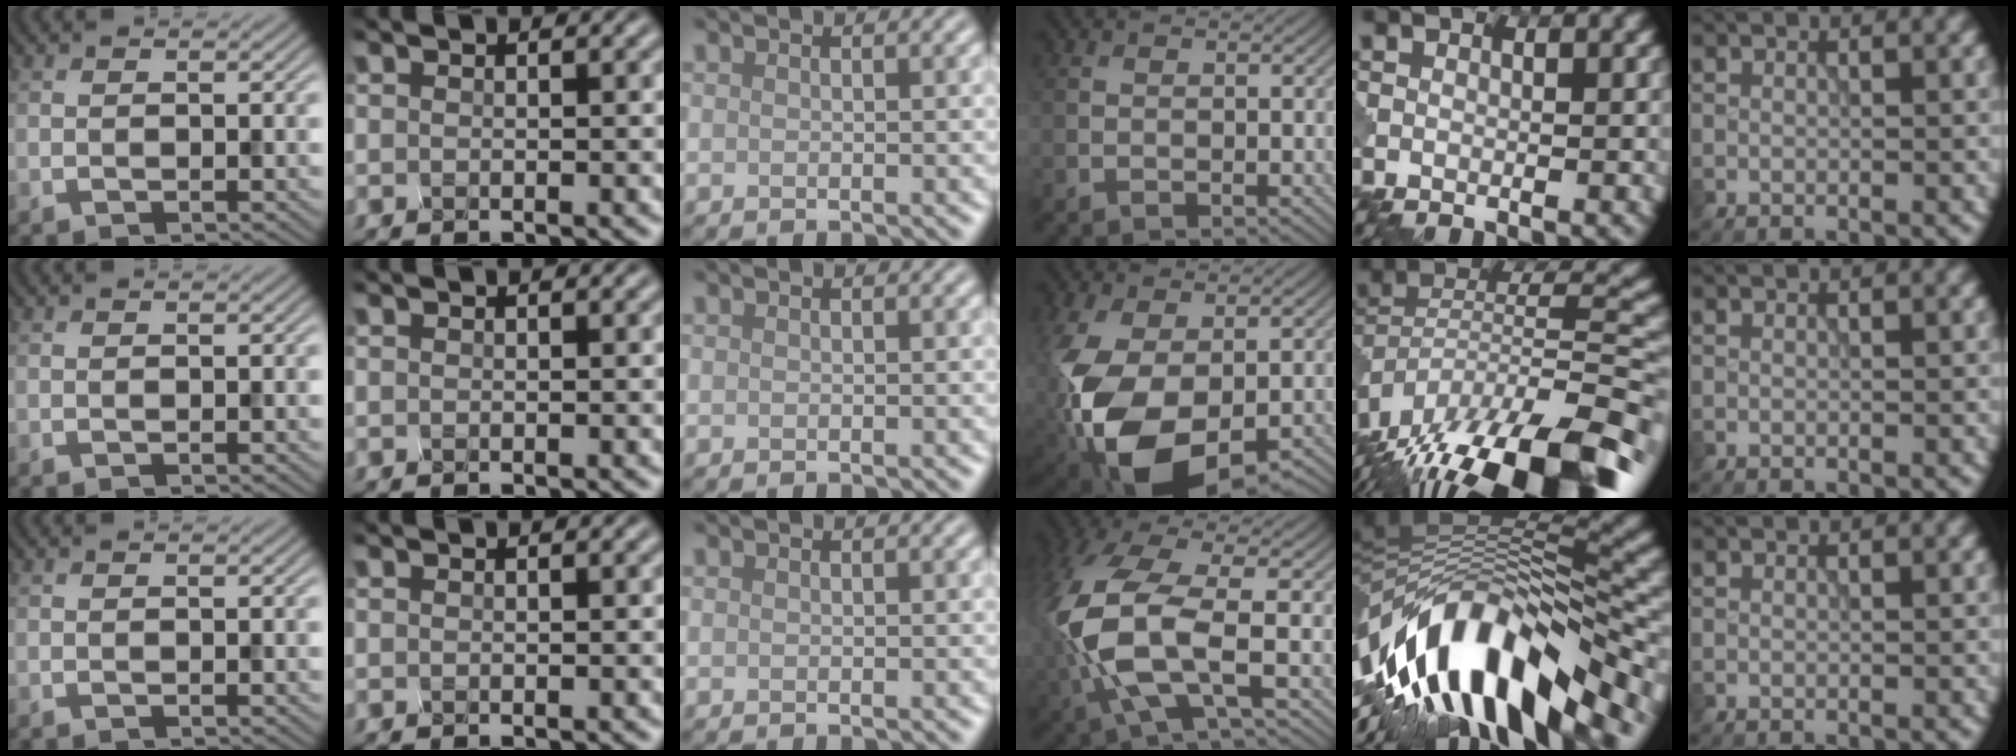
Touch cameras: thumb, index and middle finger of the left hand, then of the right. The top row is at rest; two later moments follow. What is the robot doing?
{"motion": "squeeze", "object": "hand grip exerciser"}